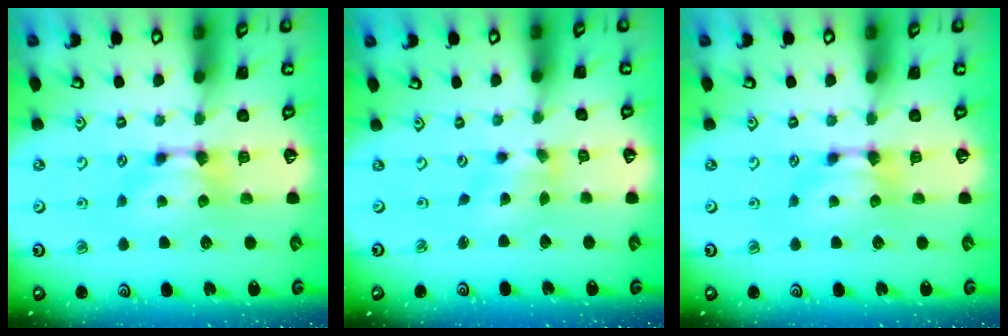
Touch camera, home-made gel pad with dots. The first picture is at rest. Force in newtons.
{"total": 1.3, "press": 0.6, "slide": 1.1}
{"total": 0.0}